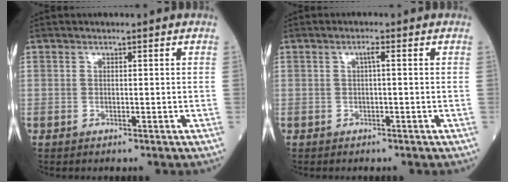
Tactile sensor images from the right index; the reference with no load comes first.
{"total": 1.2, "force": [0.2, 0.0, 1.2], "torque": [-0.025, 0.003, 0.002]}